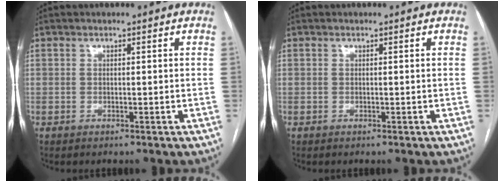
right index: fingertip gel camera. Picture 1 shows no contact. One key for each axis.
{"total": 0.0}